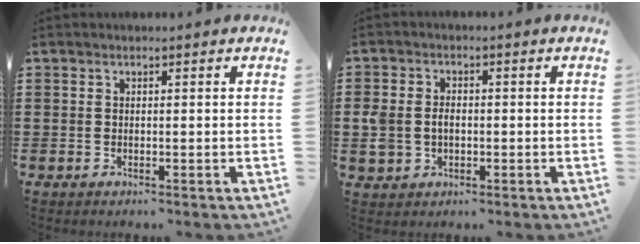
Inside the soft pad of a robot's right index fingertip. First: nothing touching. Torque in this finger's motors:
{"motor_torque": [0.70, -0.25, 0.41, 0.06]}